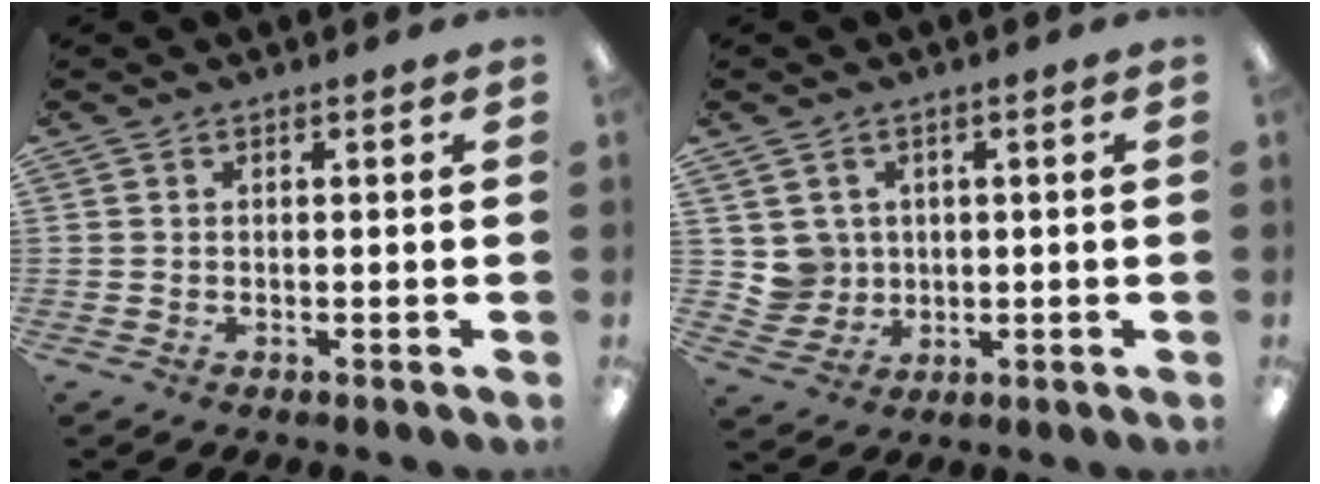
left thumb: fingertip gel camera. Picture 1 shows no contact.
{"total": 5.2, "force": [1.6, 4.9, 0.1], "torque": [-0.008, 0.000, 0.034]}